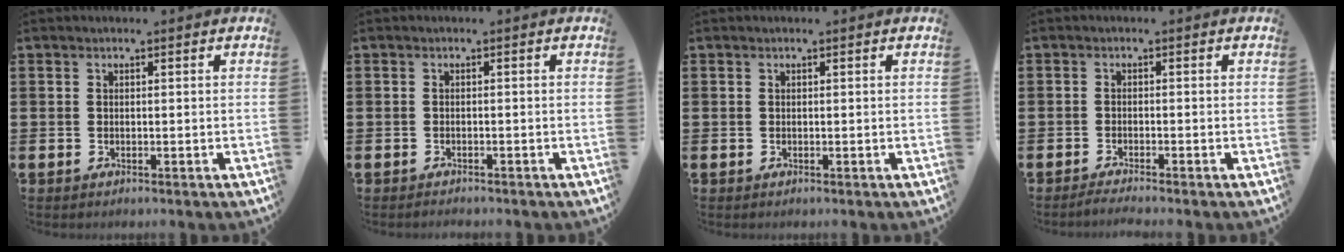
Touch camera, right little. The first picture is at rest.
{"total": 0.5, "force": [-0.5, 0.0, -0.1], "torque": [-0.001, -0.001, -0.011]}
{"total": 0.0}
{"total": 1.1, "force": [-1.0, -0.1, 0.5], "torque": [-0.008, -0.002, -0.019]}